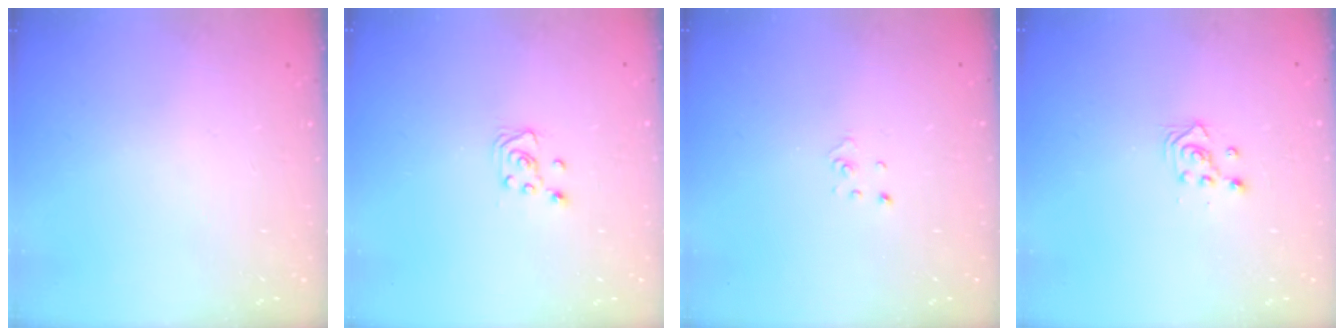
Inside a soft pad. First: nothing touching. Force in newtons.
{"total": 3.4, "press": 3.4, "slide": 0.4}
{"total": 1.1, "press": 1.1, "slide": 0.1}
{"total": 2.3, "press": 2.3, "slide": 0.3}